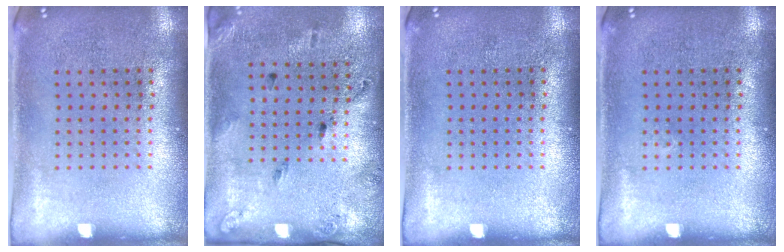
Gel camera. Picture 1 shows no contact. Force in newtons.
{"total": 1.8, "press": 1.1, "slide": 1.5}
{"total": 0.0}
{"total": 0.0}